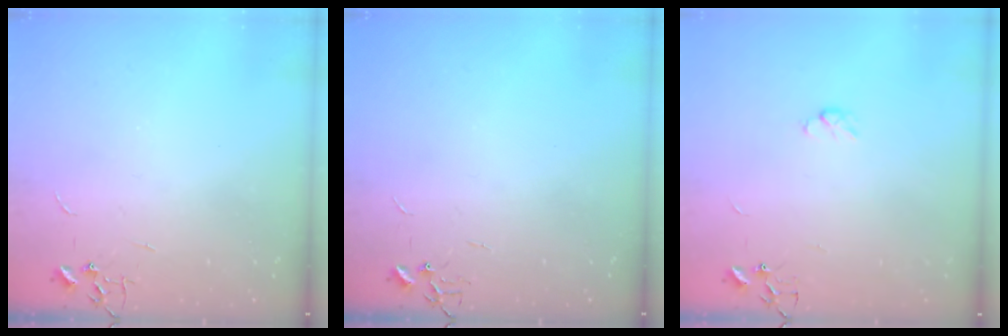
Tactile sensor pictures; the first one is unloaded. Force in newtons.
{"total": 0.0}
{"total": 3.3, "press": 3.3, "slide": 0.6}